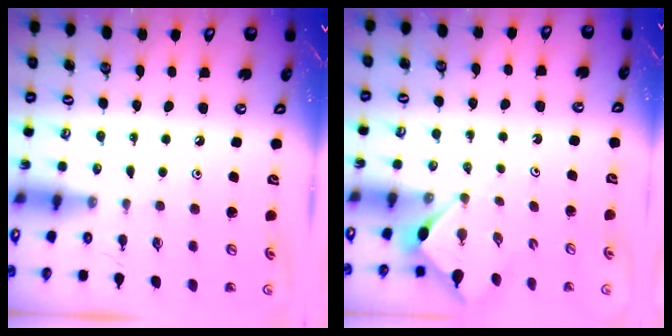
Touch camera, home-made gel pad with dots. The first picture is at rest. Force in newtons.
{"total": 2.9, "press": 2.9, "slide": 0.3}